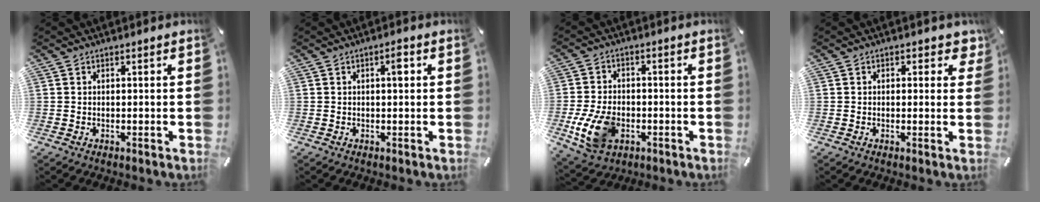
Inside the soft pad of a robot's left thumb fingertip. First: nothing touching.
{"total": 2.6, "force": [0.6, 0.9, 2.4], "torque": [-0.033, 0.004, 0.003]}
{"total": 11.6, "force": [-3.5, 7.9, 7.7], "torque": [-0.160, 0.004, -0.060]}
{"total": 2.5, "force": [0.8, 1.6, 1.7], "torque": [-0.003, -0.004, 0.006]}